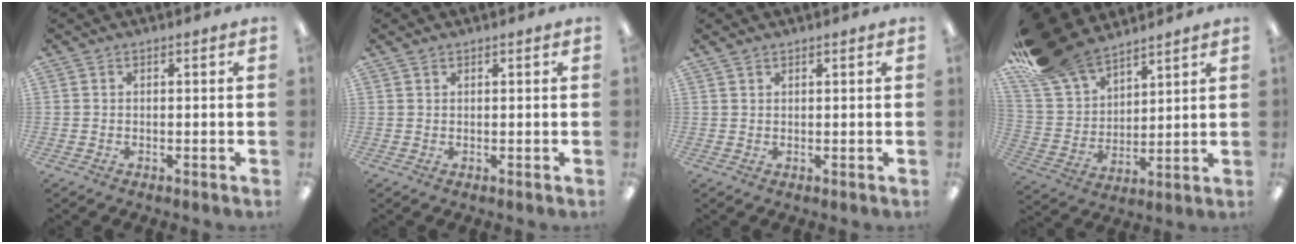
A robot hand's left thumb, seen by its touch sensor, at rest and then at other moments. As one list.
[{"total": 0.9, "force": [0.7, 0.5, 0.4], "torque": [-0.010, 0.002, 0.013]}, {"total": 1.3, "force": [1.1, 0.6, 0.5], "torque": [-0.011, 0.000, 0.020]}, {"total": 18.0, "force": [14.5, 8.1, 6.8], "torque": [-0.167, -0.072, 0.275]}]